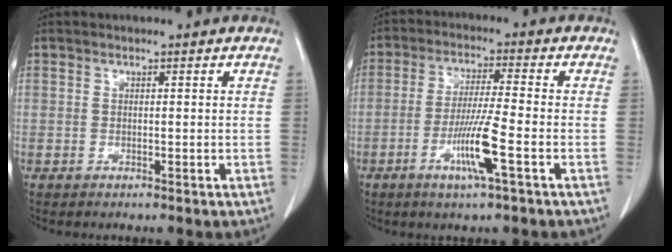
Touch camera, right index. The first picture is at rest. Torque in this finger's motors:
{"motor_torque": [1.47, -0.24, 0.62, 0.11]}